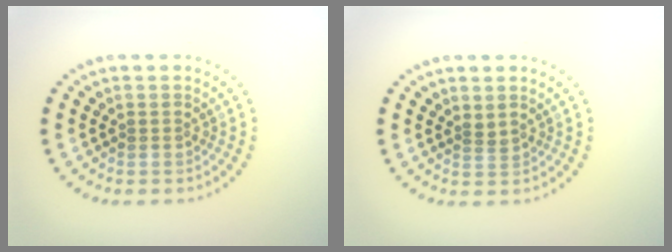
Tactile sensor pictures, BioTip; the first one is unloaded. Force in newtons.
{"total": 0.7, "press": 0.5, "slide": 0.6}